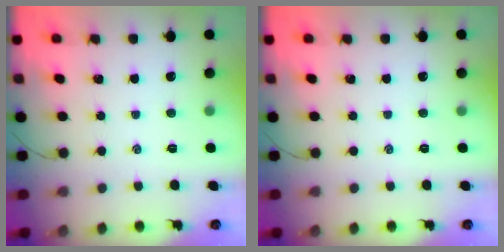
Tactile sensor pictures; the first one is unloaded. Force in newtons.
{"total": 0.0}